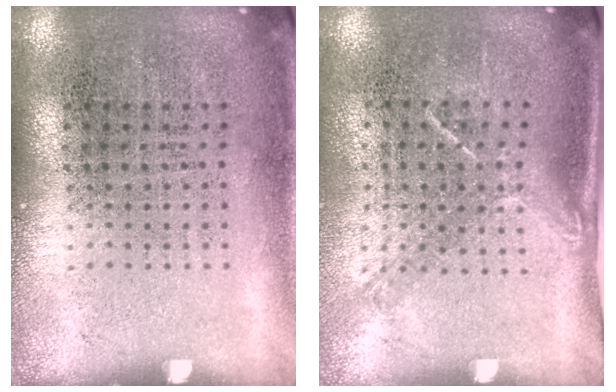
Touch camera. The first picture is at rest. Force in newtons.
{"total": 1.4, "press": 1.0, "slide": 1.0}